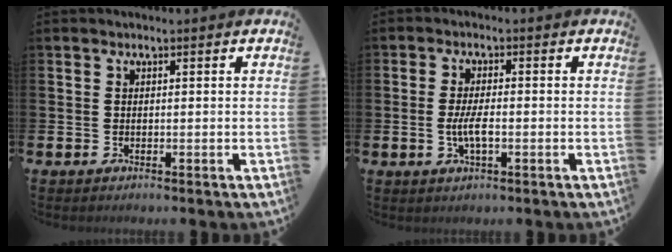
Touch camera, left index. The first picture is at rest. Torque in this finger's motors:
{"motor_torque": [0.13, 0.02, 0.14, 0.13]}